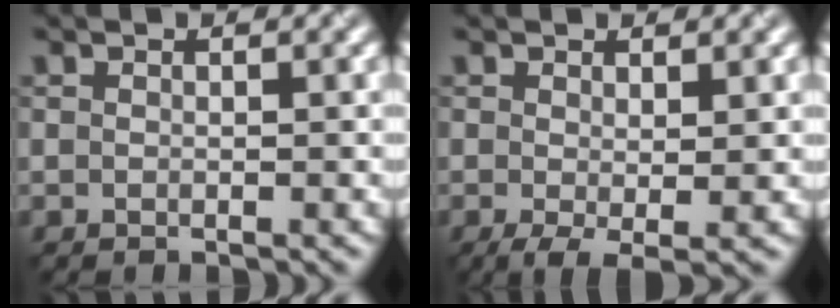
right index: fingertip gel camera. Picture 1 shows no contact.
{"total": 2.3, "force": [-0.3, 0.8, 2.2], "torque": [-0.044, -0.012, -0.006]}